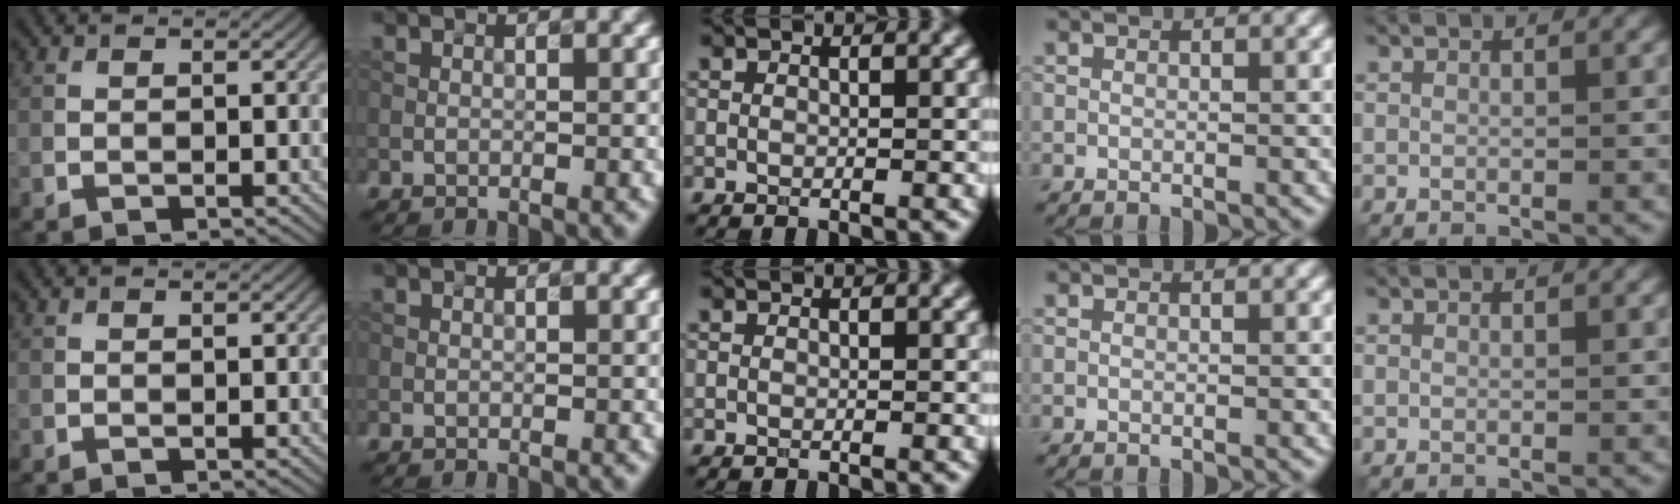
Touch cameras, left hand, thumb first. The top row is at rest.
{}